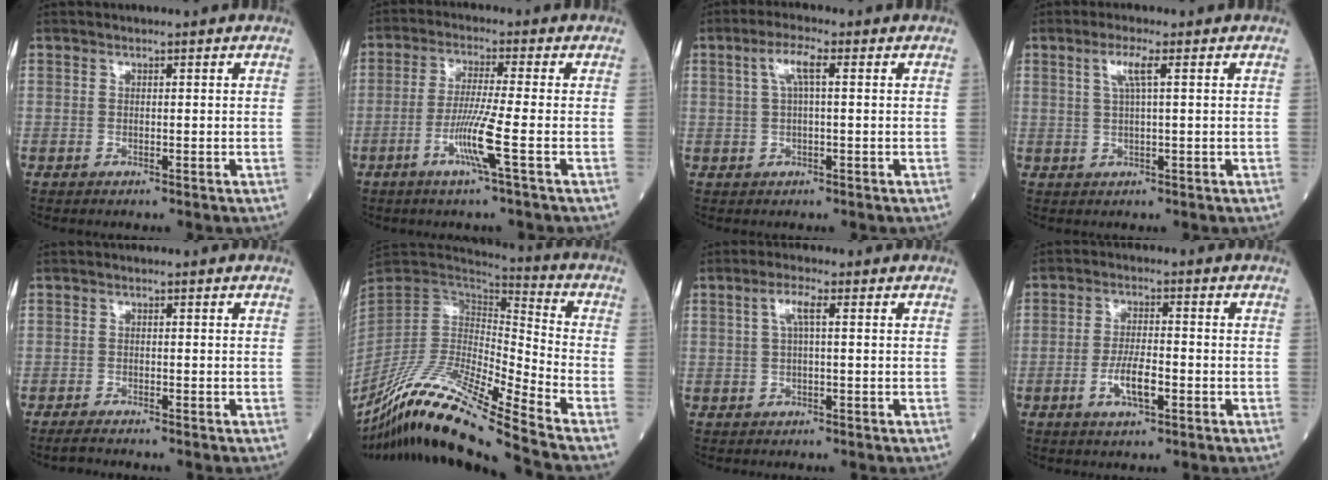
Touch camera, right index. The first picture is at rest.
{"total": 6.9, "force": [-2.6, -1.4, 6.2], "torque": [-0.123, -0.015, -0.057]}
{"total": 3.8, "force": [1.1, 0.6, 3.6], "torque": [-0.076, 0.015, 0.022]}
{"total": 3.2, "force": [1.2, -0.1, 3.0], "torque": [-0.063, 0.007, 0.023]}
{"total": 1.8, "force": [-1.7, 0.0, 0.6], "torque": [-0.017, -0.005, -0.031]}
{"total": 20.6, "force": [-16.5, -1.0, 12.2], "torque": [-0.253, -0.024, -0.313]}
{"total": 2.8, "force": [0.7, 0.4, 2.7], "torque": [-0.058, 0.011, 0.014]}
{"total": 5.4, "force": [-2.0, 1.2, 4.8], "torque": [-0.094, -0.001, -0.036]}